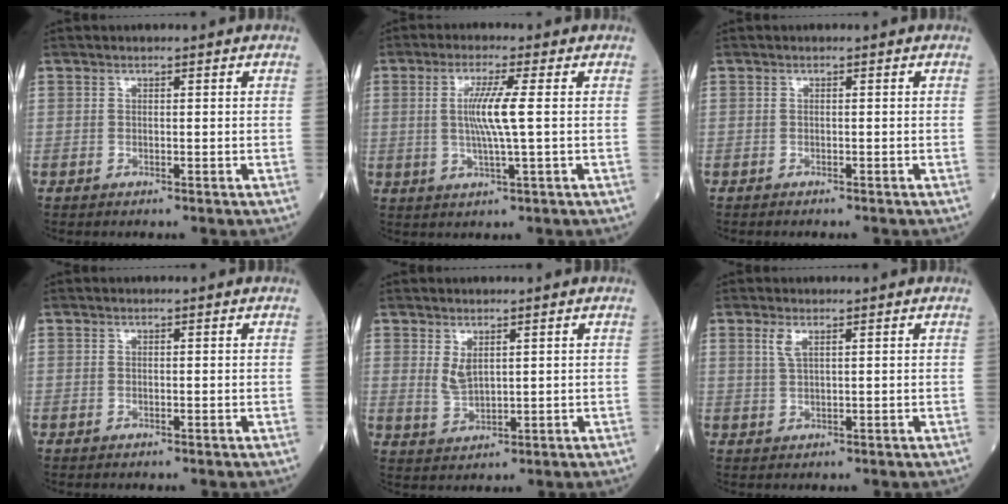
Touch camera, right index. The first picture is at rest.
{"total": 6.0, "force": [0.5, -0.7, 5.9], "torque": [-0.122, -0.004, 0.011]}
{"total": 1.2, "force": [-1.1, 0.2, 0.5], "torque": [-0.006, -0.001, -0.014]}
{"total": 0.0}
{"total": 2.7, "force": [1.2, 1.3, 2.1], "torque": [-0.047, -0.003, 0.033]}
{"total": 1.7, "force": [0.9, 0.3, 1.4], "torque": [-0.038, 0.006, 0.021]}